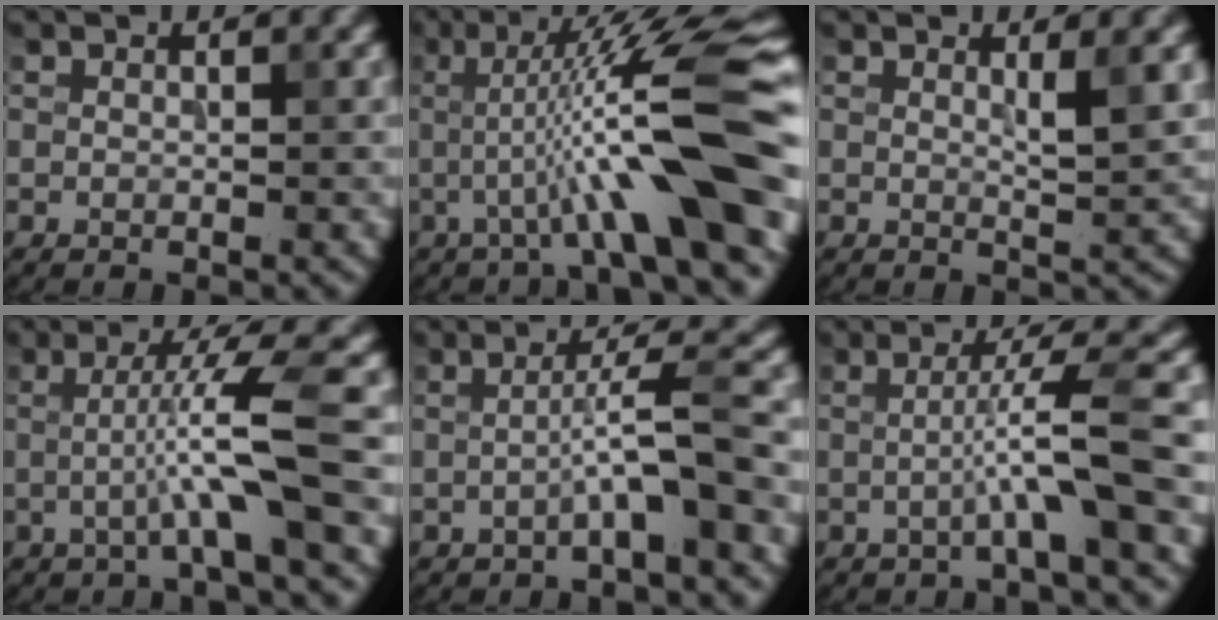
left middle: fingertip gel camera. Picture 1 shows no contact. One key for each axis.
{"total": 10.2, "fx": -1.3, "fy": 1.2, "fz": 10.0, "tx": -0.145, "ty": 0.011, "tz": -0.024}
{"total": 2.3, "fx": 0.9, "fy": 0.4, "fz": 2.1, "tx": -0.027, "ty": -0.002, "tz": 0.011}
{"total": 5.6, "fx": -1.0, "fy": 0.3, "fz": 5.5, "tx": -0.092, "ty": 0.016, "tz": -0.025}
{"total": 4.7, "fx": -1.4, "fy": 0.3, "fz": 4.5, "tx": -0.070, "ty": 0.025, "tz": -0.029}
{"total": 5.7, "fx": -1.1, "fy": 0.4, "fz": 5.6, "tx": -0.088, "ty": 0.021, "tz": -0.028}